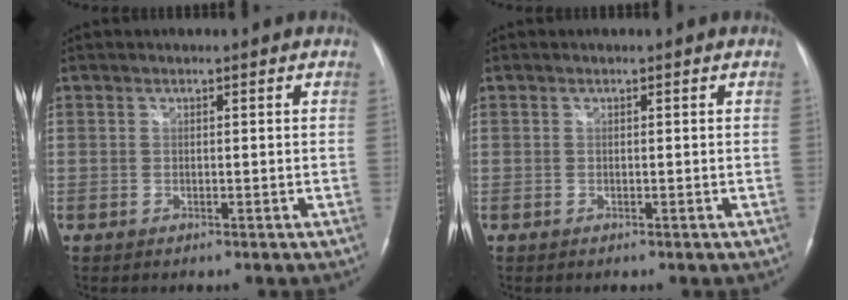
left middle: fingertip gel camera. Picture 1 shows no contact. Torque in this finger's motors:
{"motor_torque": [-0.02, -0.01, 0.00, 0.00]}